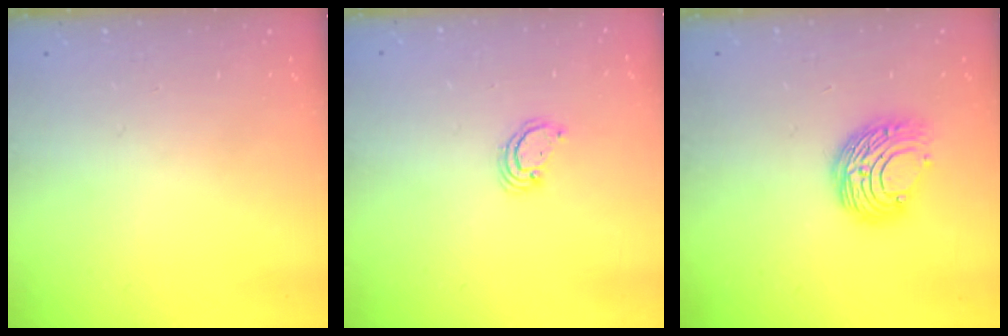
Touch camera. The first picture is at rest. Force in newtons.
{"total": 2.3, "press": 2.3, "slide": 0.1}
{"total": 9.1, "press": 9.1, "slide": 0.4}